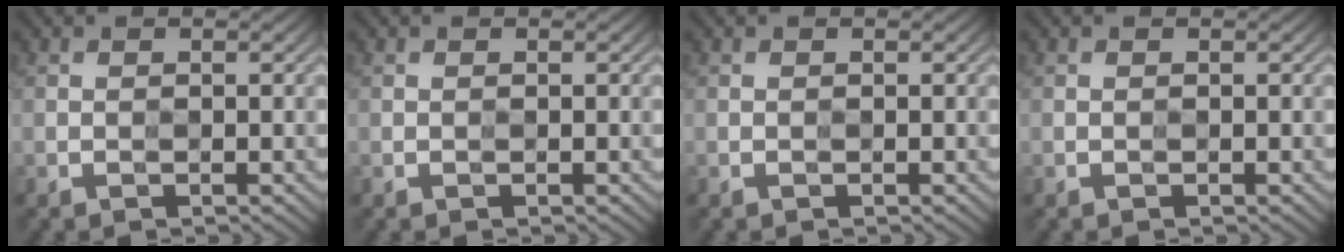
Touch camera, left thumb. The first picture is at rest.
{"total": 0.0}
{"total": 0.0}
{"total": 2.1, "force": [1.5, -0.8, -1.2], "torque": [0.029, 0.012, 0.017]}